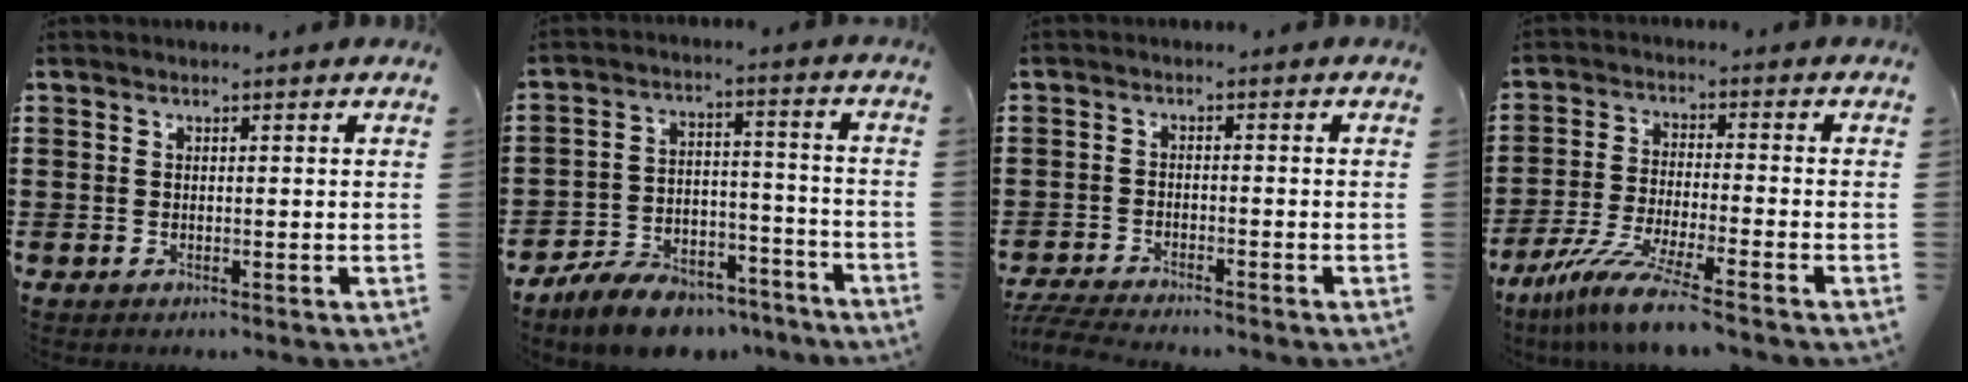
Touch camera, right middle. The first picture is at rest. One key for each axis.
{"total": 9.2, "fx": -8.3, "fy": 2.7, "fz": 2.7, "tx": -0.041, "ty": 0.036, "tz": -0.155}
{"total": 3.7, "fx": -3.6, "fy": 0.0, "fz": 0.8, "tx": -0.028, "ty": -0.010, "tz": -0.076}
{"total": 8.5, "fx": -7.2, "fy": -0.5, "fz": 4.4, "tx": -0.098, "ty": -0.015, "tz": -0.141}